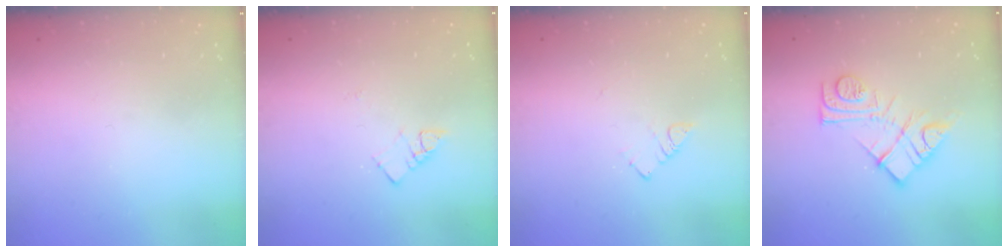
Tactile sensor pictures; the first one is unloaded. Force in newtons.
{"total": 4.2, "press": 4.2, "slide": 0.5}
{"total": 2.9, "press": 2.9, "slide": 0.5}
{"total": 13.0, "press": 12.9, "slide": 0.9}